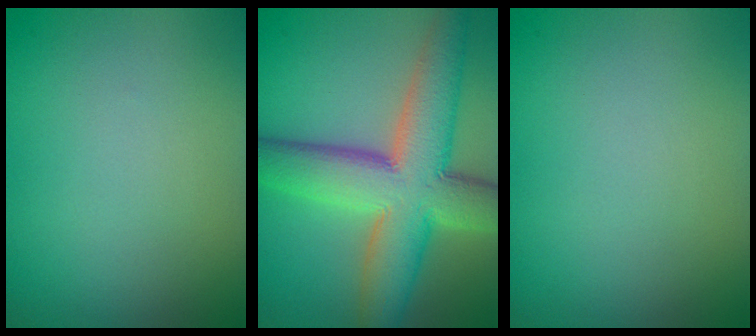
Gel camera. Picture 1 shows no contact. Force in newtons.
{"total": 10.8, "press": 10.8, "slide": 0.7}
{"total": 0.0}